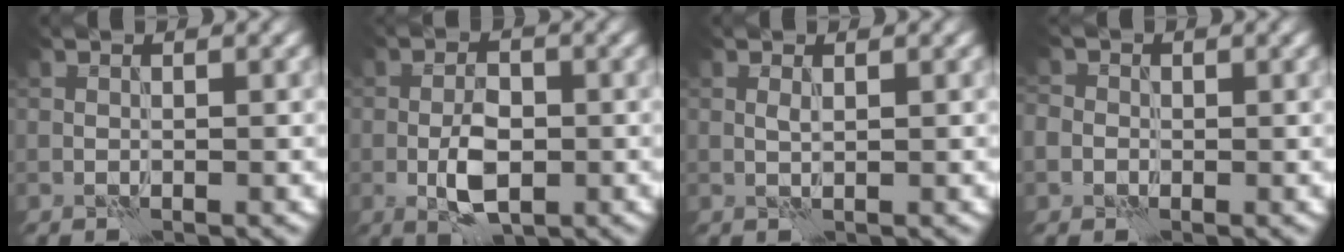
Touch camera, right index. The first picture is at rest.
{"total": 4.3, "force": [-1.2, 2.0, 3.6], "torque": [-0.067, 0.001, -0.024]}
{"total": 0.5, "force": [0.1, 0.1, 0.5], "torque": [-0.014, 0.003, 0.003]}
{"total": 2.2, "force": [0.0, 2.1, 0.6], "torque": [0.000, 0.009, -0.016]}